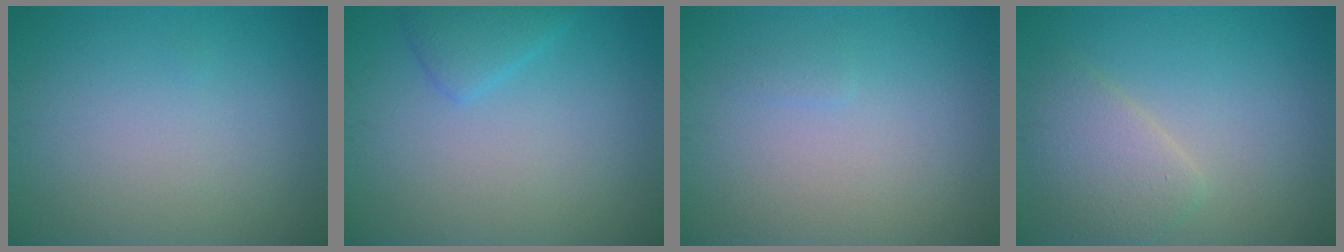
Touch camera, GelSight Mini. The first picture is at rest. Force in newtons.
{"total": 2.0, "press": 2.0, "slide": 0.1}
{"total": 0.6, "press": 0.5, "slide": 0.1}
{"total": 3.5, "press": 3.5, "slide": 0.2}